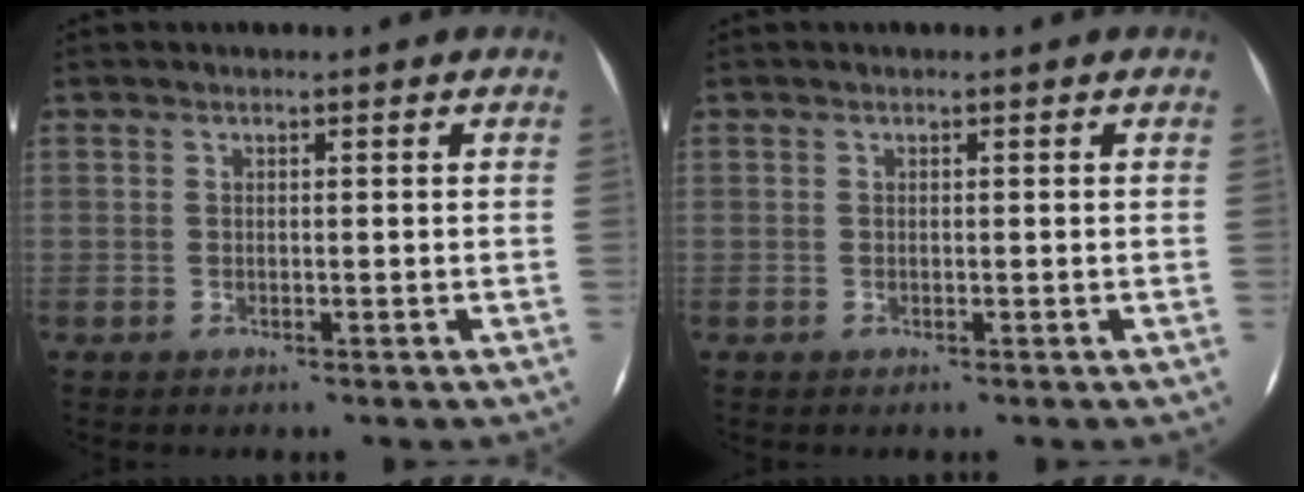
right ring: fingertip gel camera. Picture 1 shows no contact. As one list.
[{"total": 0.0}]